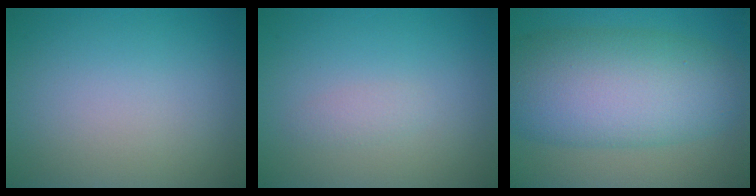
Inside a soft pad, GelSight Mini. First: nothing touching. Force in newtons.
{"total": 0.9, "press": 0.9, "slide": 0.1}
{"total": 11.0, "press": 11.0, "slide": 0.0}